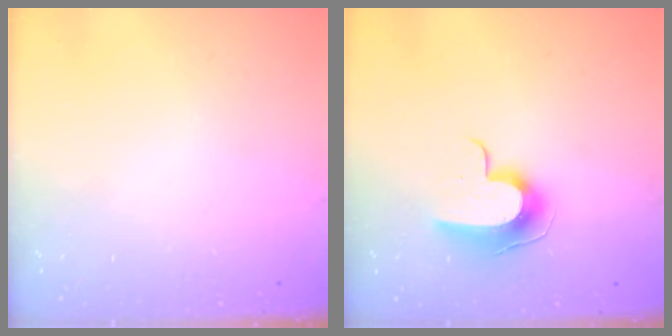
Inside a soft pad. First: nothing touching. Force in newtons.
{"total": 9.5, "press": 9.5, "slide": 0.4}